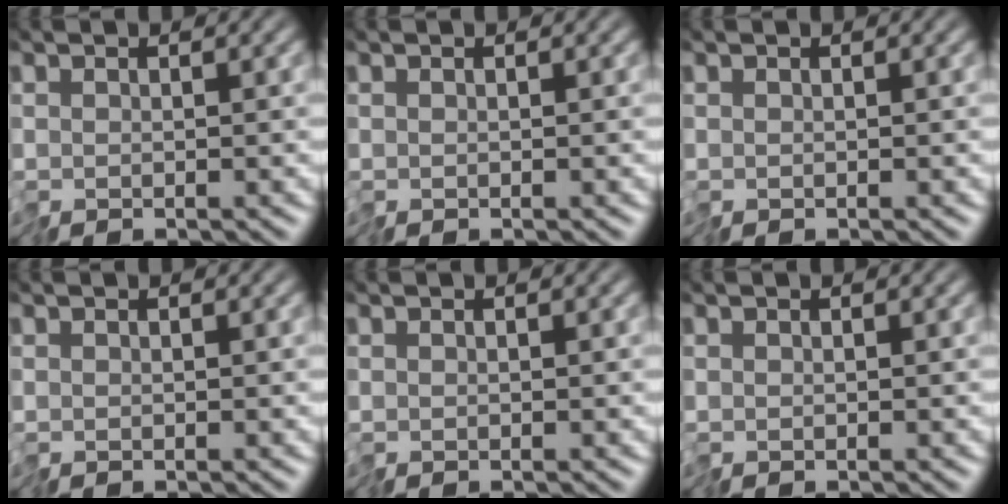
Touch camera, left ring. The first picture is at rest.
{"total": 0.0}
{"total": 0.0}
{"total": 0.0}
{"total": 0.0}
{"total": 0.0}